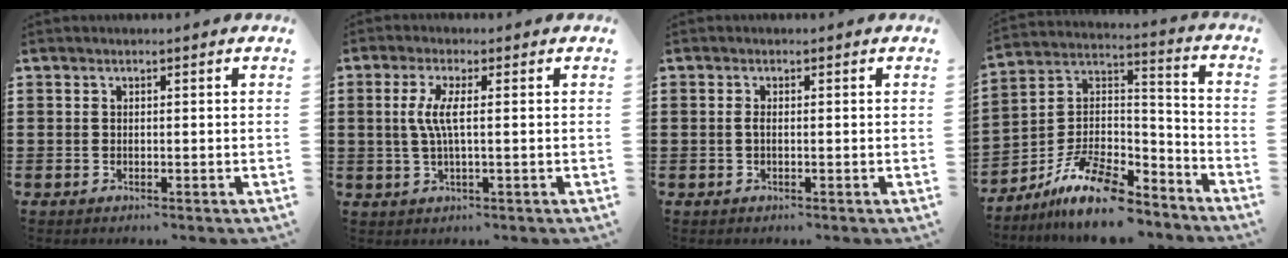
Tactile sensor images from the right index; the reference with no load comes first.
{"total": 4.5, "force": [0.1, 0.5, 4.4], "torque": [-0.104, -0.011, -0.008]}
{"total": 1.0, "force": [-0.3, 0.2, 0.9], "torque": [-0.025, -0.005, -0.007]}
{"total": 12.0, "force": [-9.2, 4.1, 6.5], "torque": [-0.137, 0.025, -0.179]}